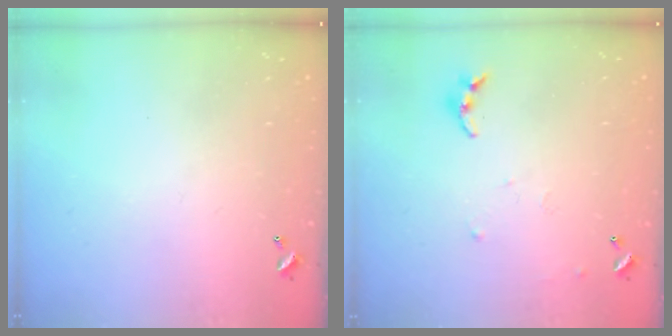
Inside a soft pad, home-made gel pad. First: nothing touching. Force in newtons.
{"total": 5.7, "press": 5.6, "slide": 0.6}